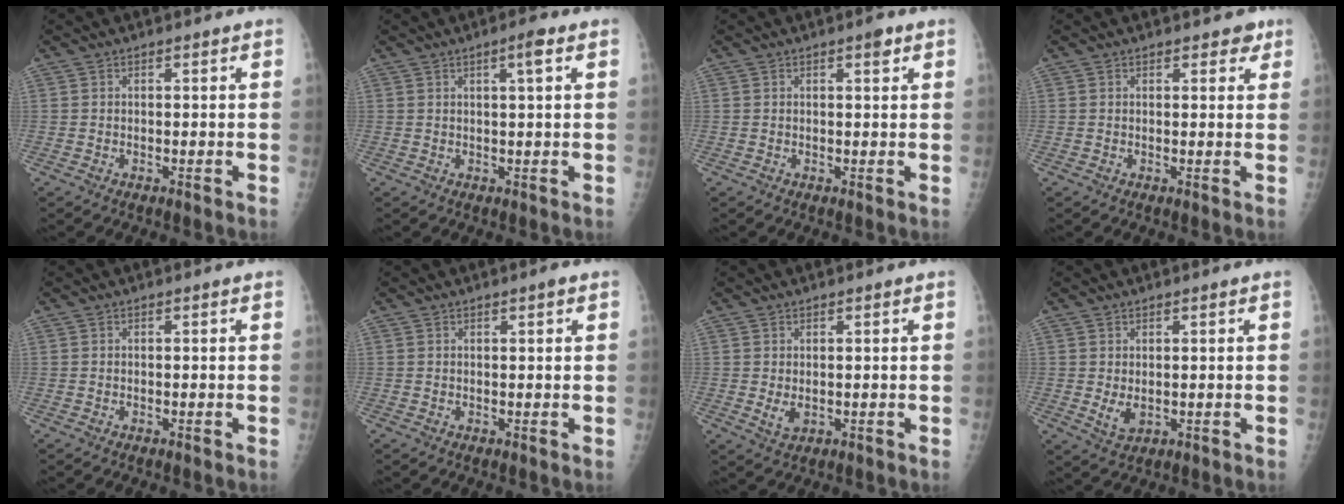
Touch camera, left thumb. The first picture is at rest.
{"total": 3.0, "force": [1.4, 0.3, 2.7], "torque": [-0.042, -0.003, 0.020]}
{"total": 1.8, "force": [1.0, 0.6, 1.3], "torque": [-0.014, -0.002, 0.012]}
{"total": 2.4, "force": [1.6, 1.4, 1.1], "torque": [0.009, -0.005, 0.015]}
{"total": 0.0}
{"total": 1.1, "force": [0.6, 0.2, 0.8], "torque": [-0.011, -0.001, 0.008]}
{"total": 2.7, "force": [0.3, 1.7, 2.2], "torque": [-0.033, -0.009, 0.013]}
{"total": 3.4, "force": [0.4, 2.1, 2.6], "torque": [-0.040, -0.011, 0.015]}